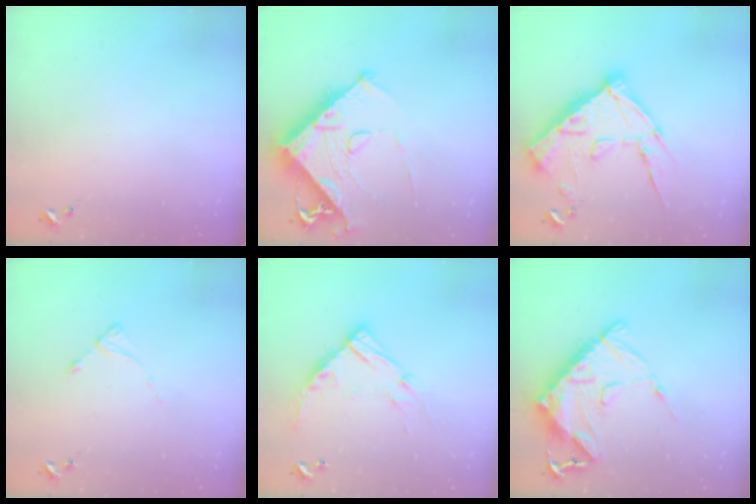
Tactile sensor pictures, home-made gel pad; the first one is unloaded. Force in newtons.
{"total": 14.7, "press": 14.6, "slide": 1.5}
{"total": 19.4, "press": 19.4, "slide": 1.0}
{"total": 2.5, "press": 2.5, "slide": 0.3}
{"total": 13.8, "press": 13.8, "slide": 1.0}
{"total": 18.7, "press": 18.6, "slide": 1.9}